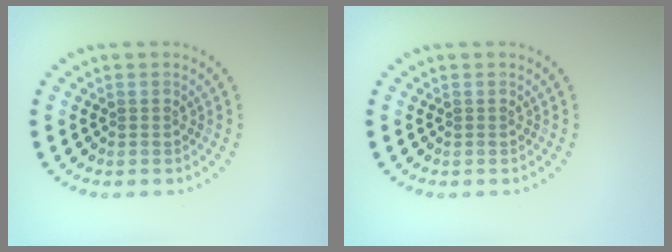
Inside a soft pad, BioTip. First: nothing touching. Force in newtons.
{"total": 0.0}